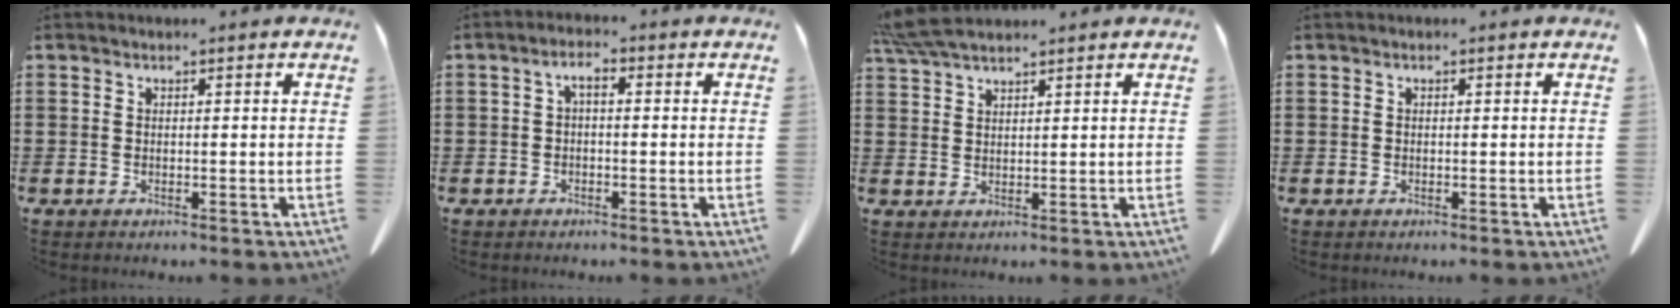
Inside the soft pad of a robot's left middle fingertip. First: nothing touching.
{"total": 2.4, "force": [-0.8, 0.9, 2.1], "torque": [-0.043, 0.006, -0.018]}
{"total": 5.1, "force": [4.3, 0.7, 2.6], "torque": [-0.063, -0.006, 0.083]}
{"total": 0.0}